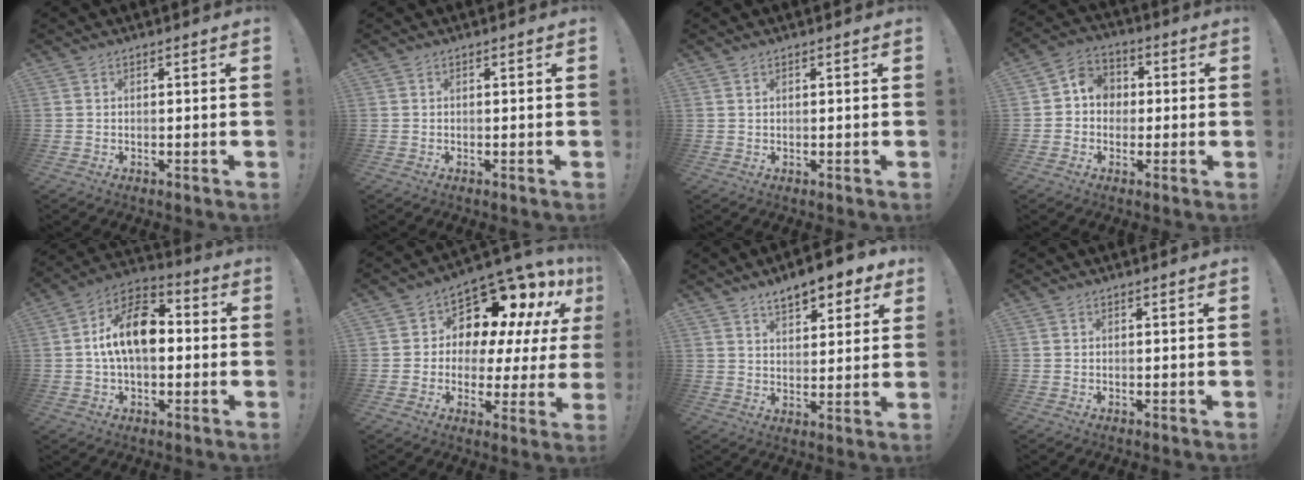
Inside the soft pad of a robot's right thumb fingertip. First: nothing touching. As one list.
[{"total": 0.0}, {"total": 0.7, "force": [0.6, 0.1, 0.4], "torque": [-0.004, -0.001, 0.010]}, {"total": 7.4, "force": [-0.6, 6.9, 2.8], "torque": [-0.038, 0.014, -0.006]}, {"total": 15.1, "force": [1.4, 8.9, 12.2], "torque": [-0.202, 0.007, 0.022]}, {"total": 12.7, "force": [7.7, 7.3, 7.0], "torque": [-0.104, -0.074, 0.132]}, {"total": 9.1, "force": [6.6, 3.5, 5.3], "torque": [-0.077, -0.039, 0.115]}, {"total": 0.0}]